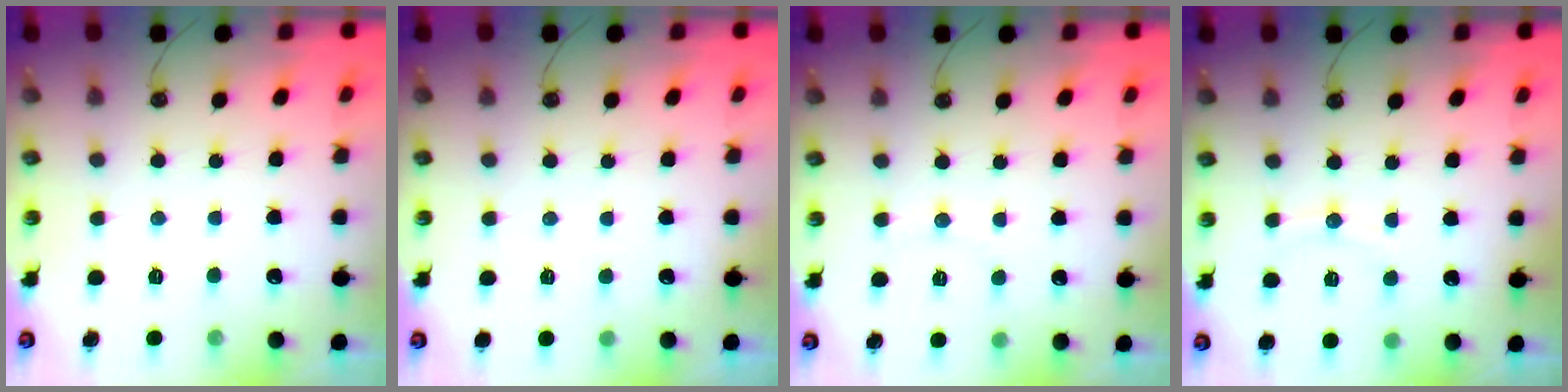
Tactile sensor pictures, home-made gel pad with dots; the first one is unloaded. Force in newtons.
{"total": 1.4, "press": 1.4, "slide": 0.1}
{"total": 4.8, "press": 4.8, "slide": 0.5}
{"total": 7.2, "press": 6.7, "slide": 2.6}